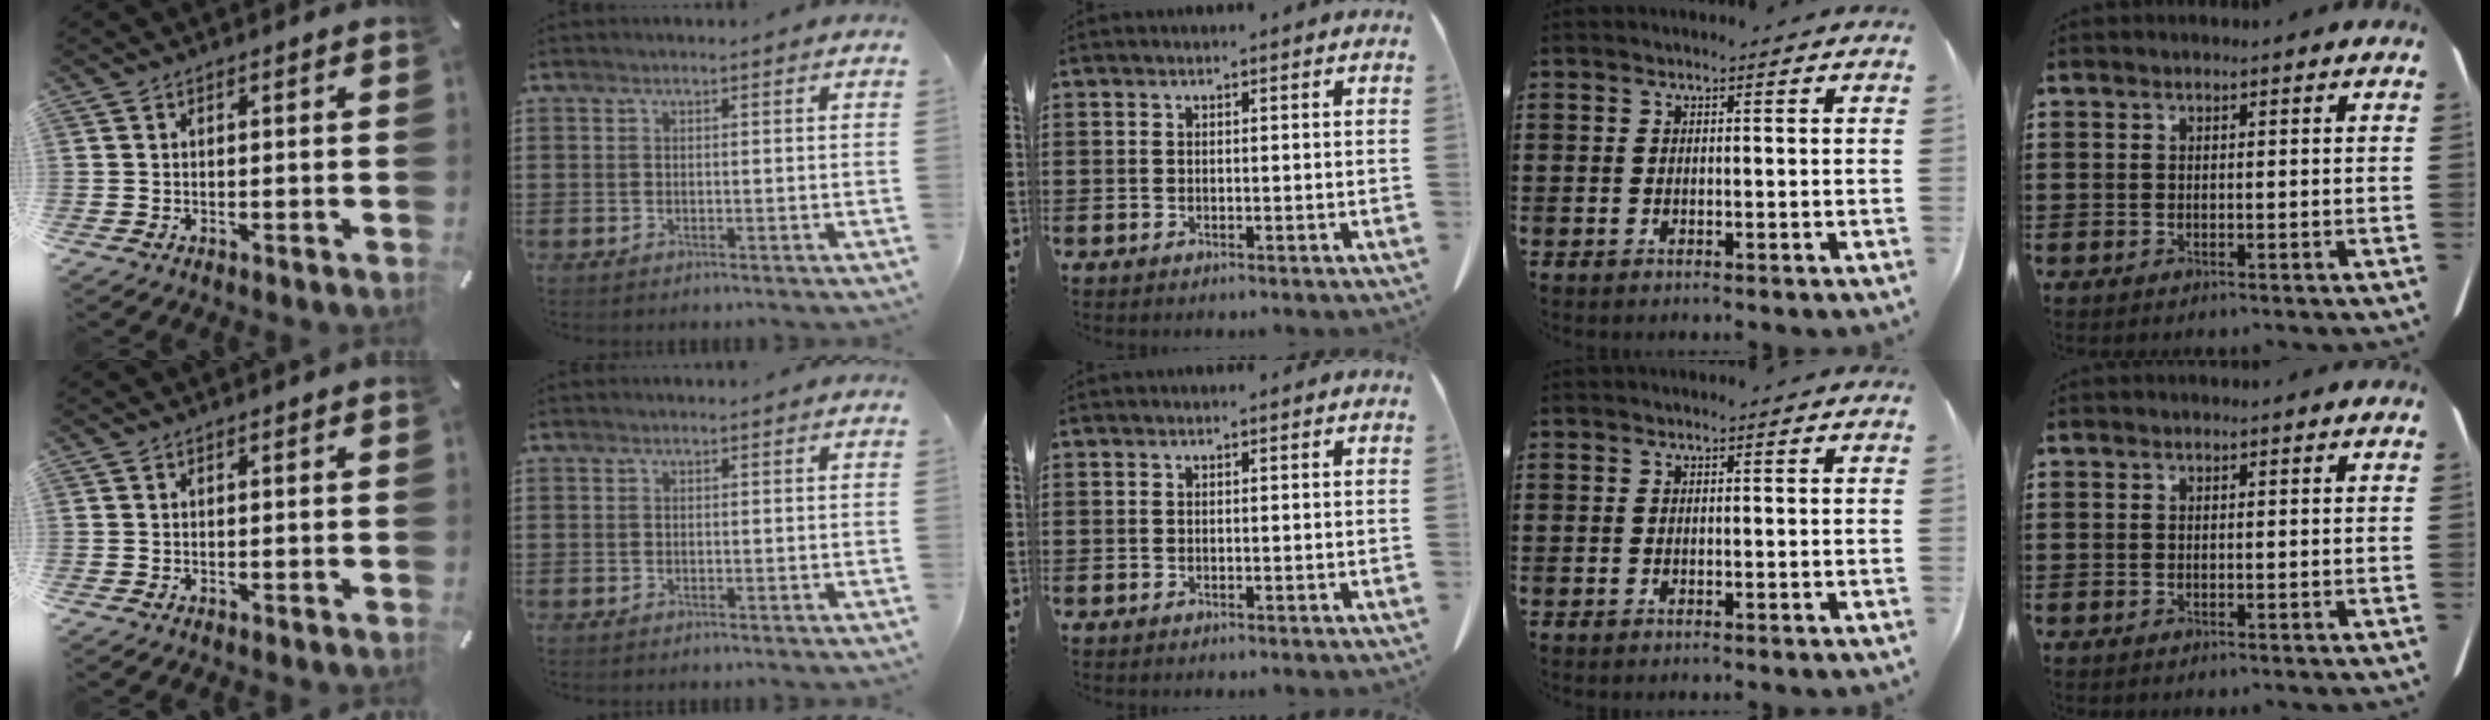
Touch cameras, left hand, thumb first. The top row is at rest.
{}